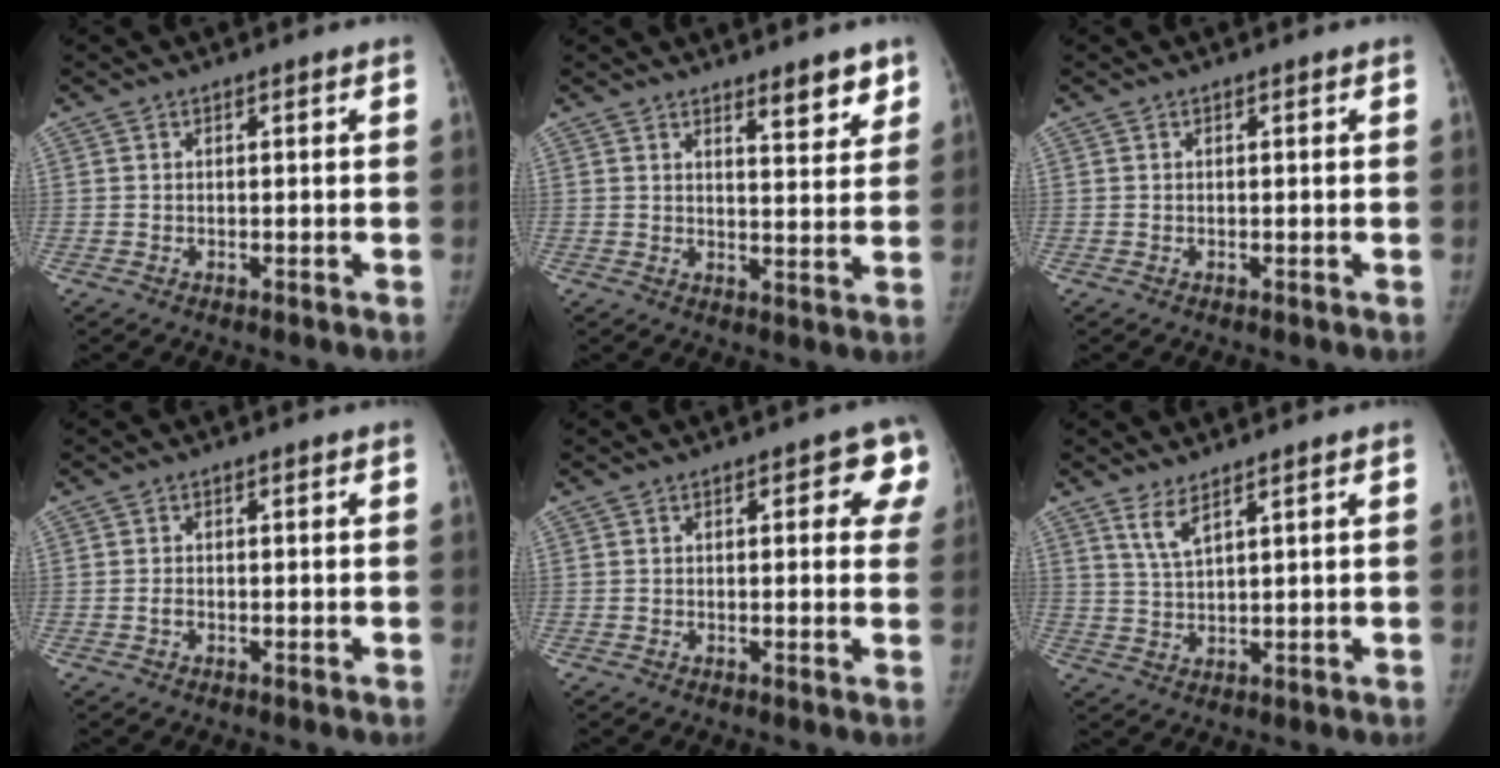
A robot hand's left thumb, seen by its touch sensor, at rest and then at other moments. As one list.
[{"total": 6.2, "force": [4.5, 1.9, 3.8], "torque": [-0.030, -0.033, 0.061]}, {"total": 0.0}, {"total": 0.9, "force": [-0.4, 0.7, 0.6], "torque": [-0.008, 0.003, -0.008]}, {"total": 7.0, "force": [2.4, 3.1, 5.7], "torque": [-0.026, -0.002, 0.017]}, {"total": 3.9, "force": [2.7, 0.7, 2.7], "torque": [-0.057, -0.022, 0.062]}]